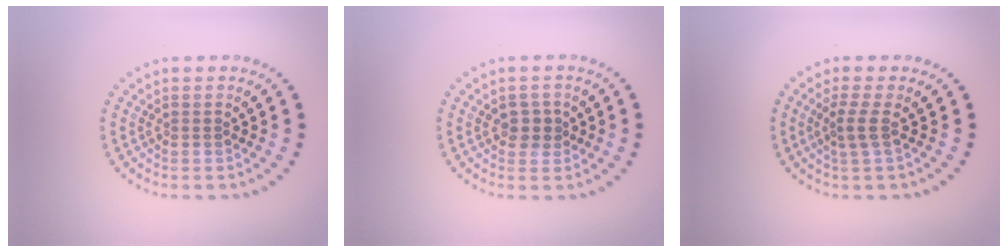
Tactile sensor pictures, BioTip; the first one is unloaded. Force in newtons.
{"total": 1.5, "press": 1.4, "slide": 0.6}
{"total": 2.0, "press": 1.4, "slide": 1.4}